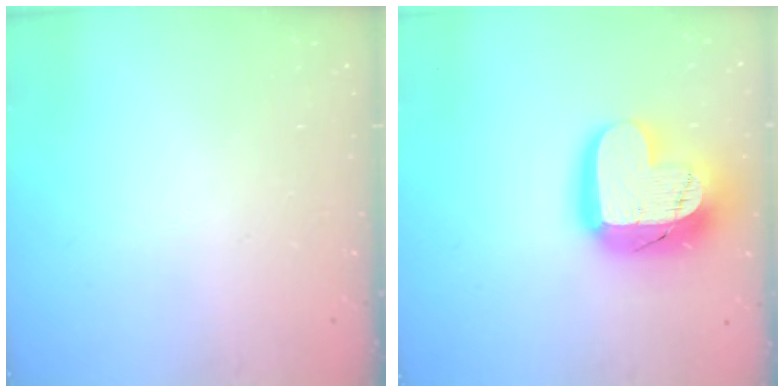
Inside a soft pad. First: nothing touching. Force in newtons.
{"total": 21.1, "press": 21.0, "slide": 1.7}